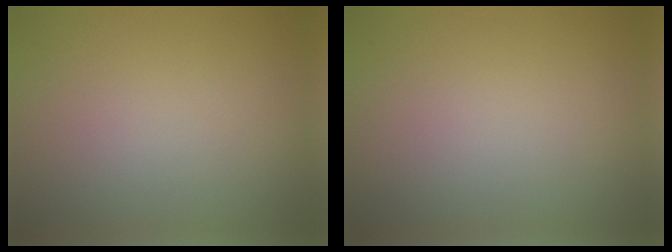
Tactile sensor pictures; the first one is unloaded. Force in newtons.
{"total": 0.0}